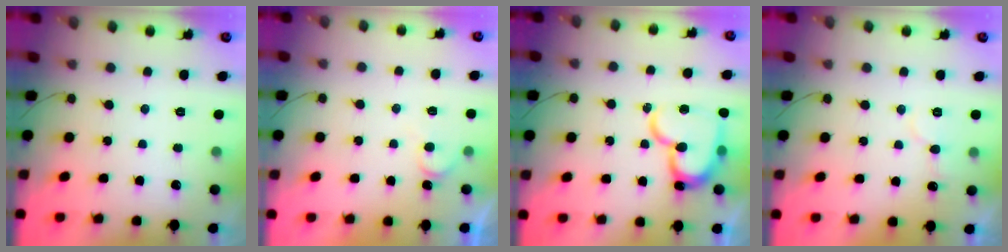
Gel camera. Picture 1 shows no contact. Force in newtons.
{"total": 3.8, "press": 3.8, "slide": 0.3}
{"total": 17.2, "press": 17.2, "slide": 1.5}
{"total": 6.1, "press": 6.0, "slide": 0.6}